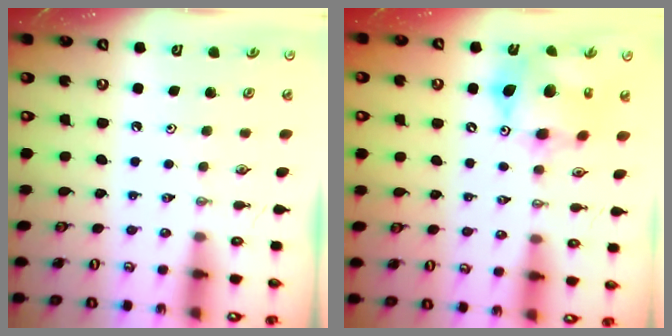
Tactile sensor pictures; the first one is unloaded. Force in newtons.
{"total": 13.2, "press": 13.1, "slide": 1.4}